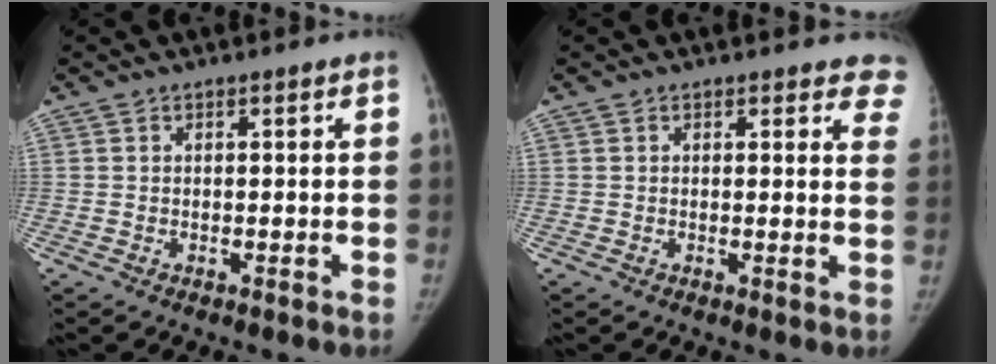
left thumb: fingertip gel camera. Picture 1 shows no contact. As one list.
[{"total": 5.9, "force": [5.3, 2.3, 1.5], "torque": [0.028, -0.021, 0.031]}]